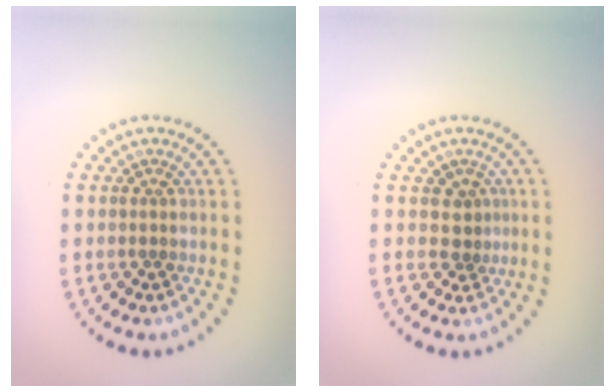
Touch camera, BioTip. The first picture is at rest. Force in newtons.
{"total": 1.3, "press": 1.0, "slide": 0.8}